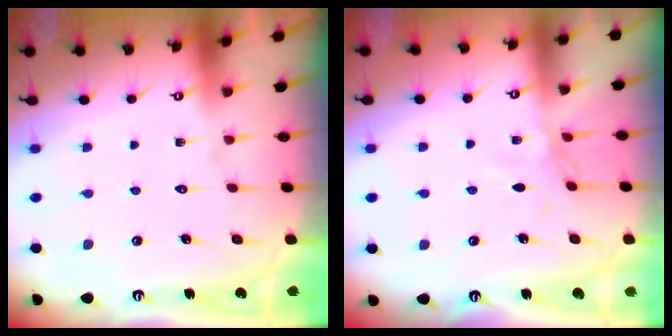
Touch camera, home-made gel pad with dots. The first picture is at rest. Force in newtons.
{"total": 2.5, "press": 2.4, "slide": 0.5}